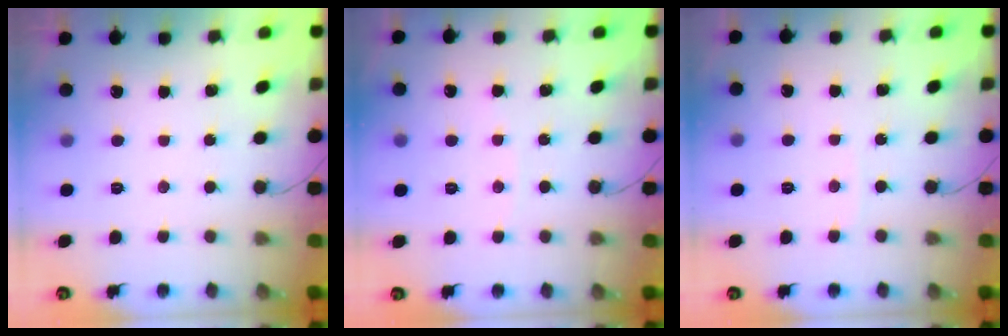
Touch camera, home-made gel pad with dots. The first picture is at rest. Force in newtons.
{"total": 2.6, "press": 2.6, "slide": 0.4}
{"total": 2.0, "press": 2.0, "slide": 0.2}